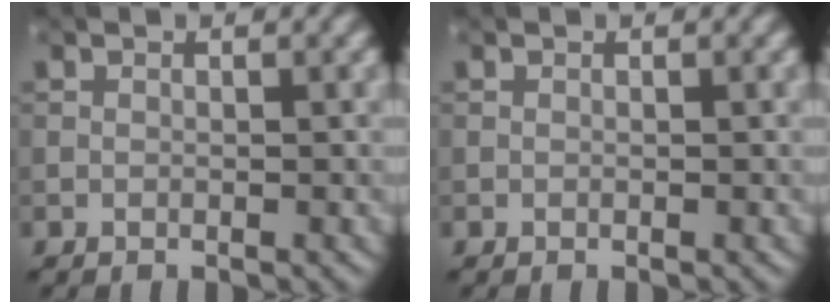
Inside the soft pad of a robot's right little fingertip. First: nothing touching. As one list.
[{"total": 0.0}]